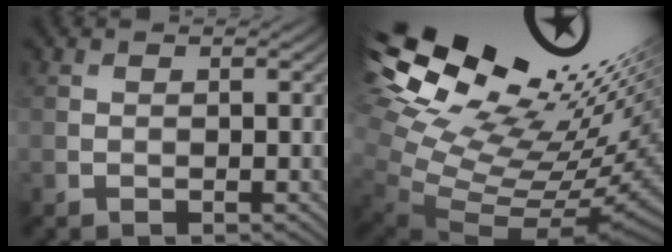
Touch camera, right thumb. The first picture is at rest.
{"total": 18.2, "force": [7.8, 9.8, 13.2], "torque": [-0.242, 0.020, 0.170]}